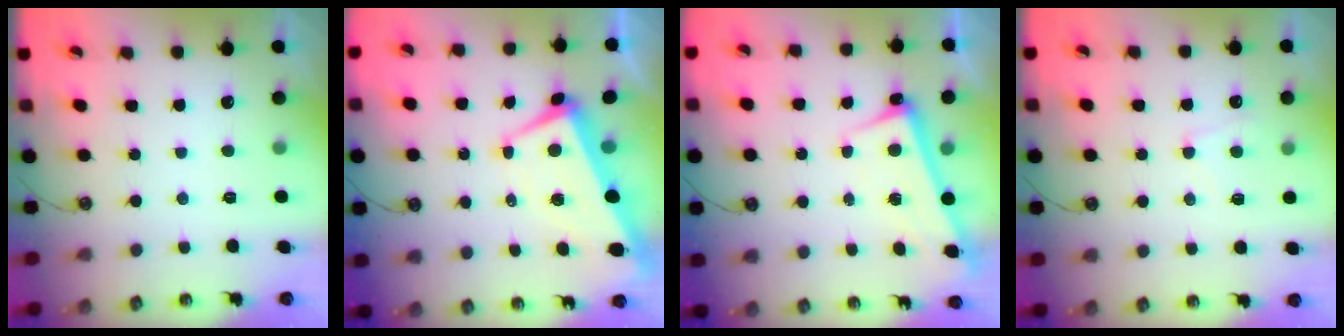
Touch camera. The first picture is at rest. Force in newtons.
{"total": 2.0, "press": 1.6, "slide": 1.2}
{"total": 2.5, "press": 2.4, "slide": 0.7}
{"total": 0.6, "press": 0.3, "slide": 0.5}